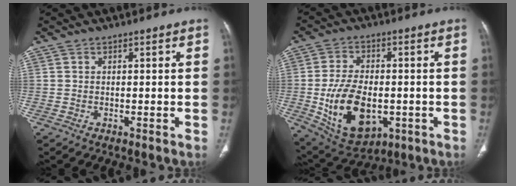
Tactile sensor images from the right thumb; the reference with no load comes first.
{"total": 15.6, "force": [-2.9, 9.5, 12.1], "torque": [-0.198, 0.000, -0.029]}